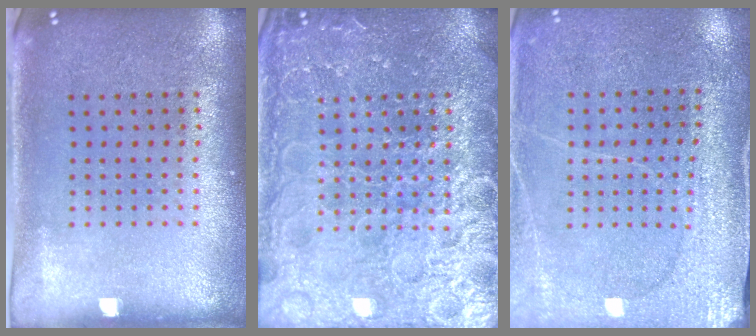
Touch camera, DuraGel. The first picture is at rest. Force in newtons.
{"total": 6.7, "press": 6.7, "slide": 0.8}
{"total": 2.9, "press": 2.9, "slide": 0.2}